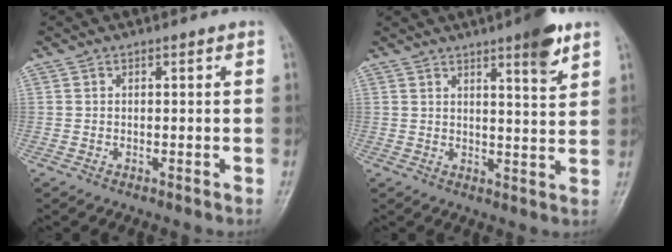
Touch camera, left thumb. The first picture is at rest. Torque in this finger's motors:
{"motor_torque": [1.22, 0.46, 0.78, -0.73, 0.20]}